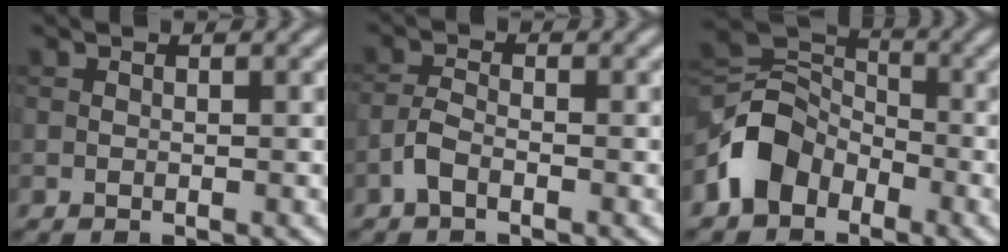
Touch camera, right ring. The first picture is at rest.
{"total": 1.8, "force": [-1.1, 0.7, 1.2], "torque": [-0.027, 0.004, -0.028]}
{"total": 5.3, "force": [-2.9, 3.9, 2.1], "torque": [-0.032, 0.007, -0.068]}